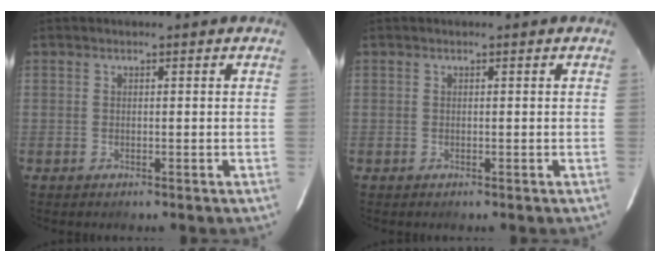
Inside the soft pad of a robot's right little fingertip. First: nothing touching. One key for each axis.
{"total": 0.0}